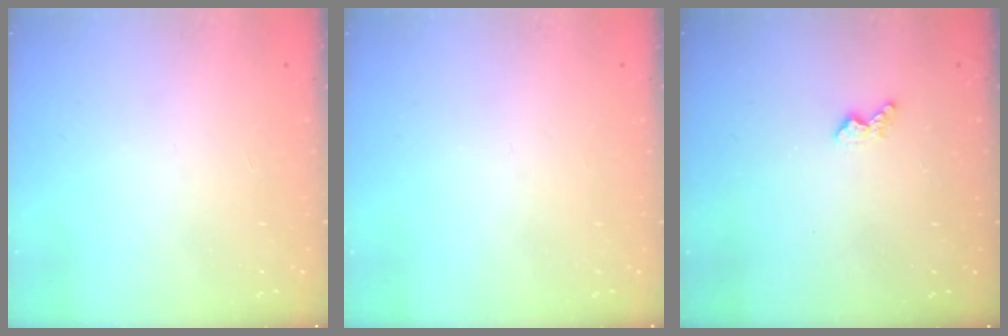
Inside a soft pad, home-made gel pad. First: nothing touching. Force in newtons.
{"total": 0.0}
{"total": 4.4, "press": 4.3, "slide": 0.7}